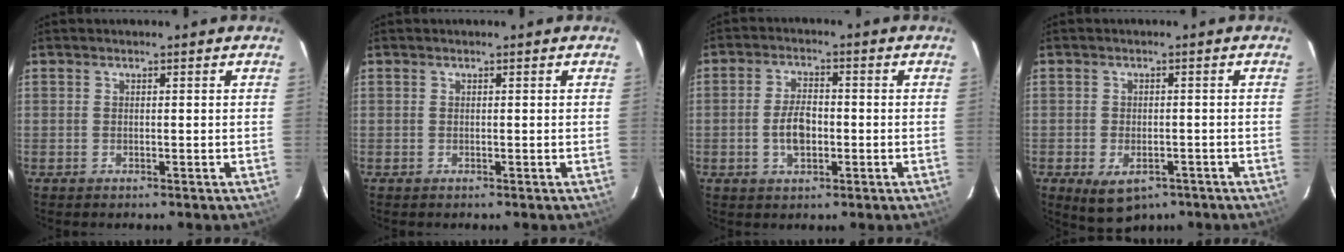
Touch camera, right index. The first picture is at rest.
{"total": 0.0}
{"total": 5.9, "force": [-1.2, 3.2, 4.8], "torque": [-0.094, 0.005, -0.017]}
{"total": 7.5, "force": [-4.1, 4.5, 4.3], "torque": [-0.082, -0.018, -0.056]}